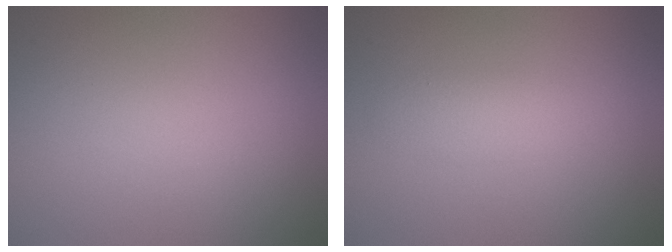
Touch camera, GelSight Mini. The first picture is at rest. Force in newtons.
{"total": 1.6, "press": 1.6, "slide": 0.1}